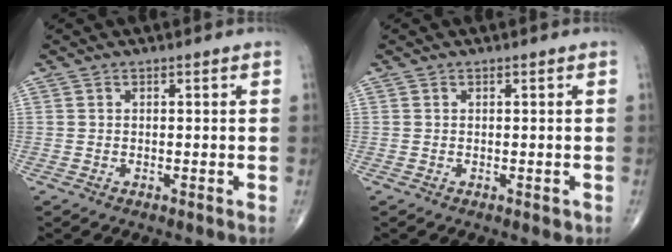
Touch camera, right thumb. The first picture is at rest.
{"total": 0.8, "force": [0.0, 0.5, 0.6], "torque": [-0.004, 0.000, 0.002]}